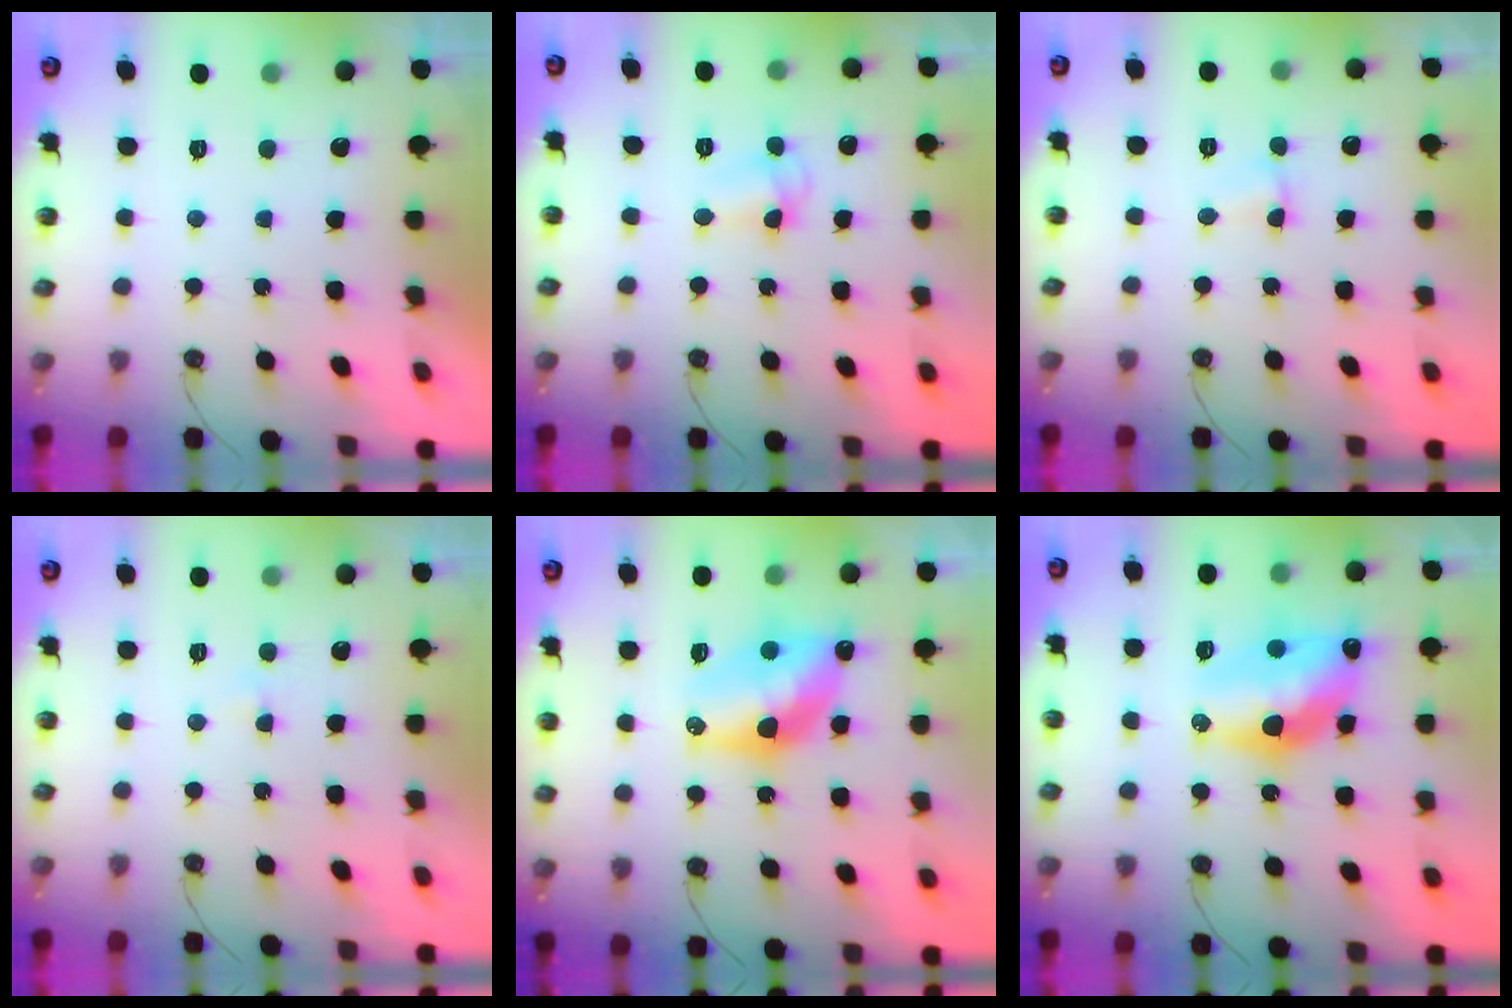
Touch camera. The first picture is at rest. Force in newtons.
{"total": 4.7, "press": 3.3, "slide": 3.4}
{"total": 1.7, "press": 1.6, "slide": 0.4}
{"total": 2.1, "press": 2.1, "slide": 0.4}
{"total": 12.1, "press": 12.1, "slide": 0.9}
{"total": 14.5, "press": 14.4, "slide": 1.1}